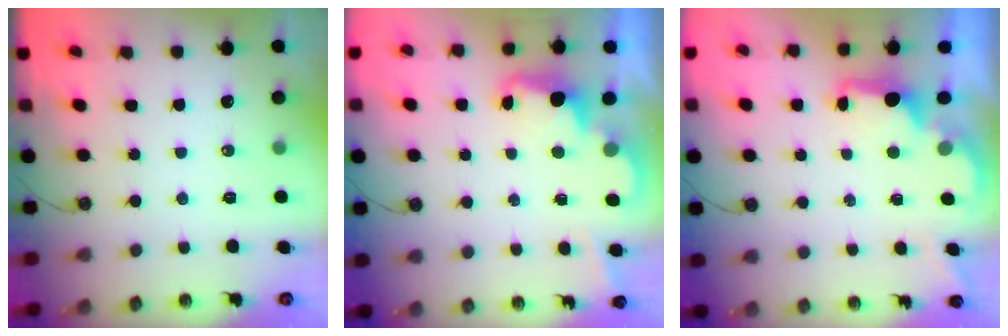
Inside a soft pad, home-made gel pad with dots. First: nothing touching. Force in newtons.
{"total": 2.6, "press": 2.5, "slide": 0.6}
{"total": 2.1, "press": 1.9, "slide": 0.8}